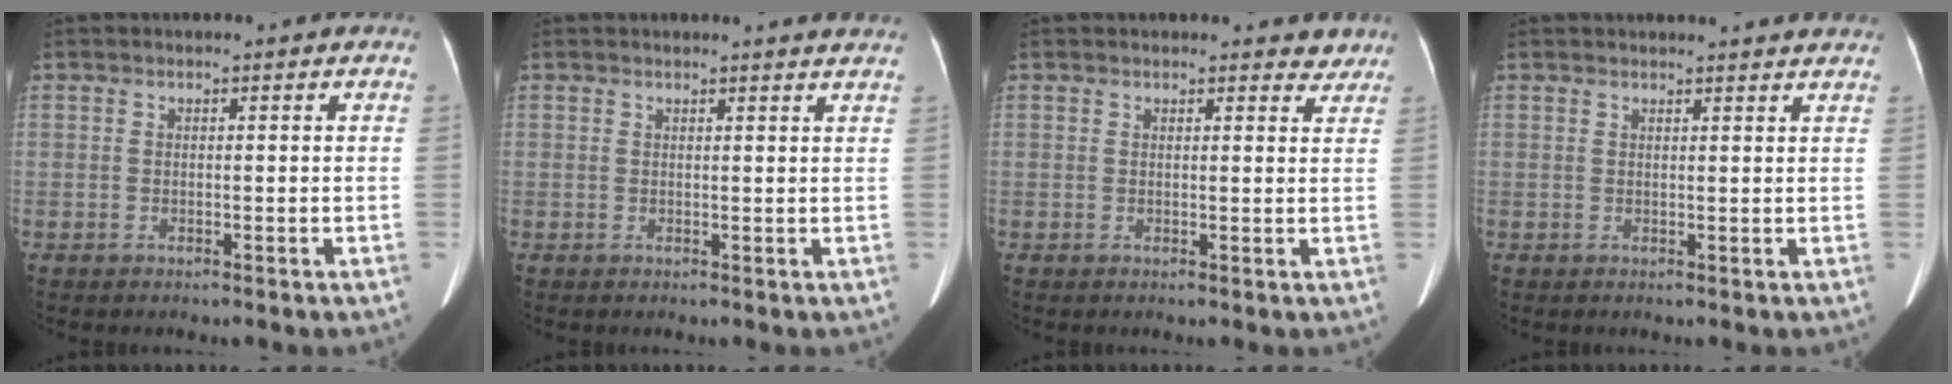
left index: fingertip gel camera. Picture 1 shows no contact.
{"total": 3.9, "force": [3.7, -0.4, 1.1], "torque": [-0.015, -0.006, 0.024]}
{"total": 3.0, "force": [2.7, 1.2, 0.3], "torque": [0.012, -0.010, 0.016]}
{"total": 7.2, "force": [7.0, 0.2, 1.7], "torque": [-0.017, 0.010, 0.062]}